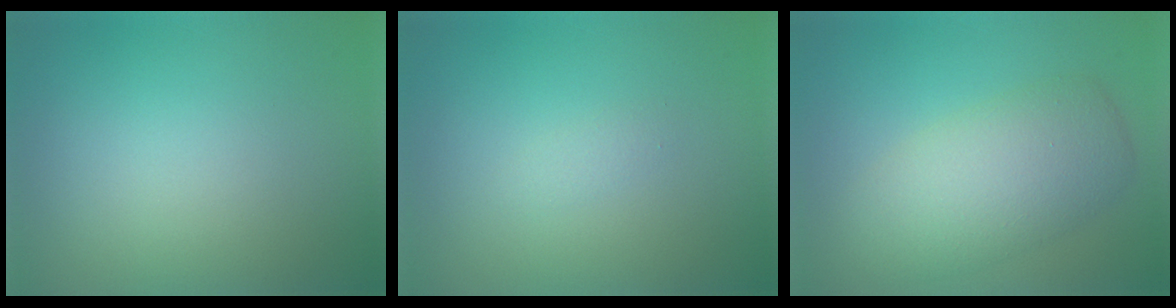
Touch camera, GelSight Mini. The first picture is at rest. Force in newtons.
{"total": 0.6, "press": 0.6, "slide": 0.0}
{"total": 5.5, "press": 5.5, "slide": 0.5}